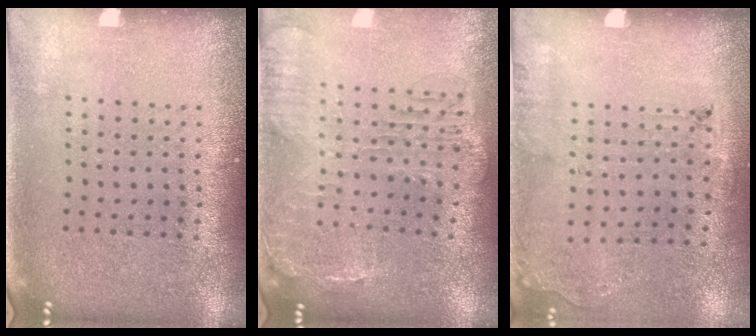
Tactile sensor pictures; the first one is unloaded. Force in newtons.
{"total": 1.5, "press": 1.4, "slide": 0.4}
{"total": 1.8, "press": 1.2, "slide": 1.3}